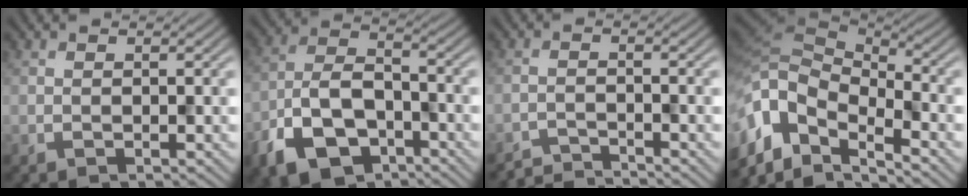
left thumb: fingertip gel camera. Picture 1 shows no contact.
{"total": 10.5, "force": [-5.9, 5.7, 6.5], "torque": [-0.138, -0.007, -0.123]}
{"total": 2.7, "force": [-2.7, 0.0, 0.3], "torque": [0.000, -0.002, -0.056]}
{"total": 12.5, "force": [-4.7, 7.1, 9.1], "torque": [-0.207, -0.013, -0.091]}